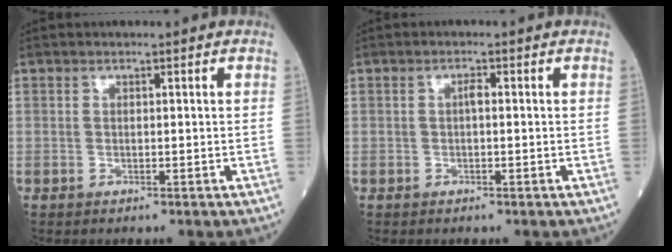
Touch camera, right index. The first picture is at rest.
{"total": 1.0, "force": [0.0, 0.2, 1.0], "torque": [-0.018, 0.002, 0.000]}